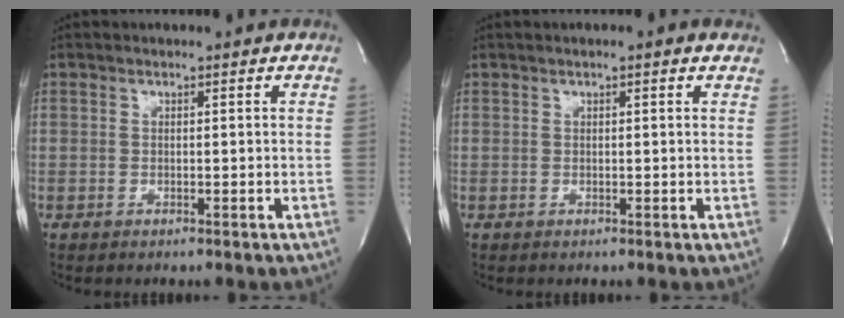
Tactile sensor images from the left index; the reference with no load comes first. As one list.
[{"total": 1.9, "force": [1.3, 0.3, 1.5], "torque": [-0.021, 0.014, 0.013]}]